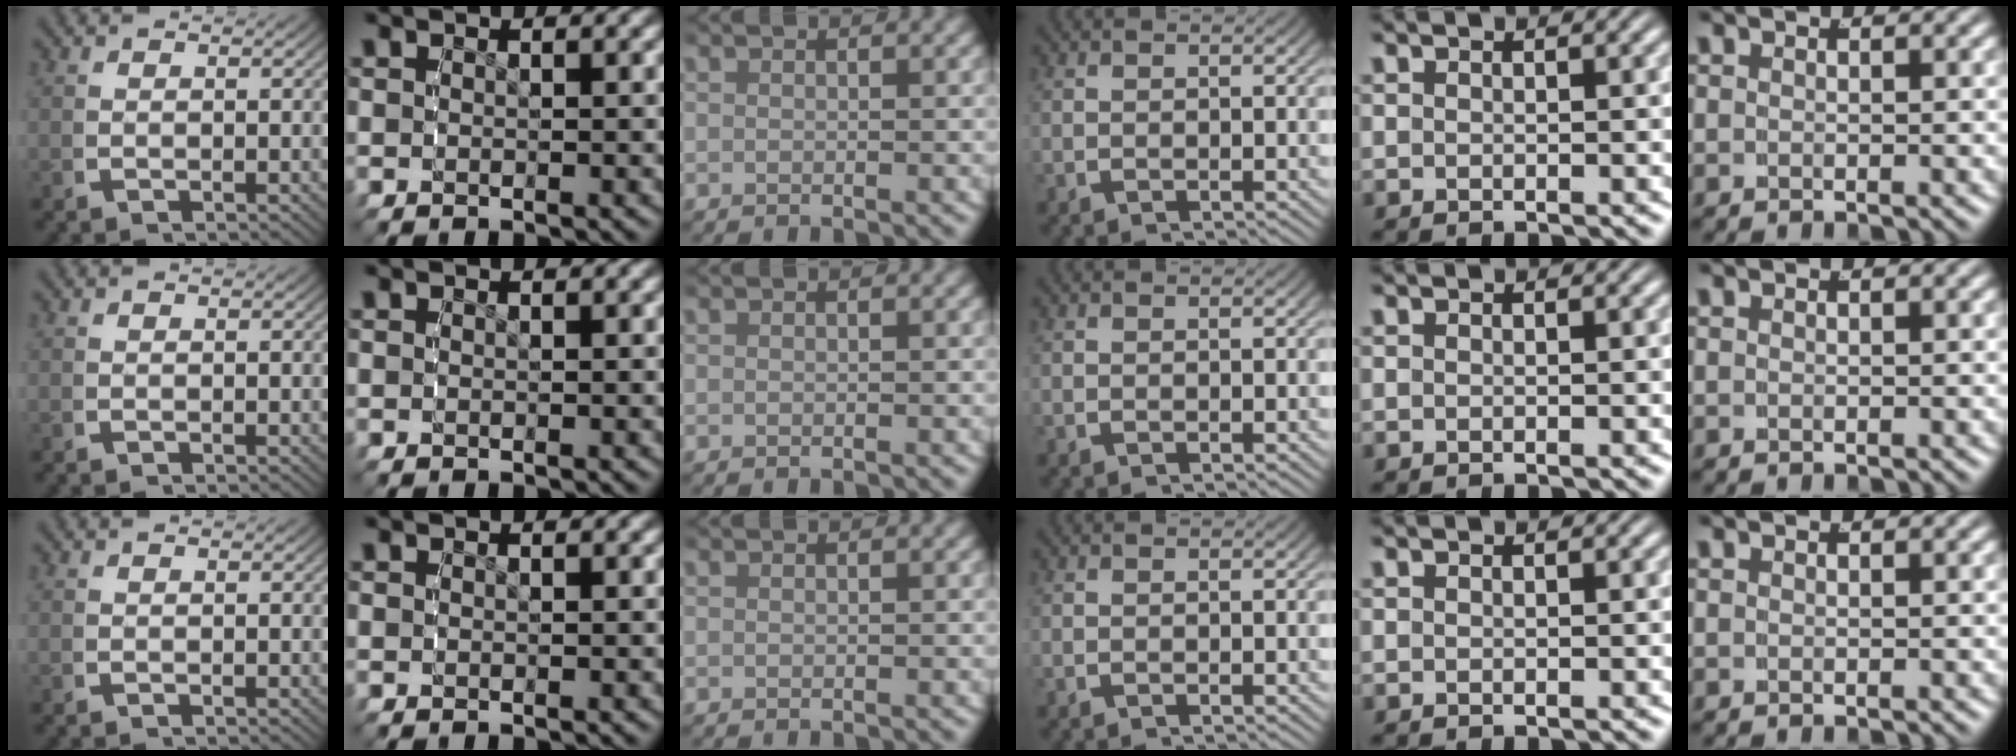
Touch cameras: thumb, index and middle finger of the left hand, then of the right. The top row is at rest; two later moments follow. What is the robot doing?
{"motion": "reach", "object": "toothpaste"}